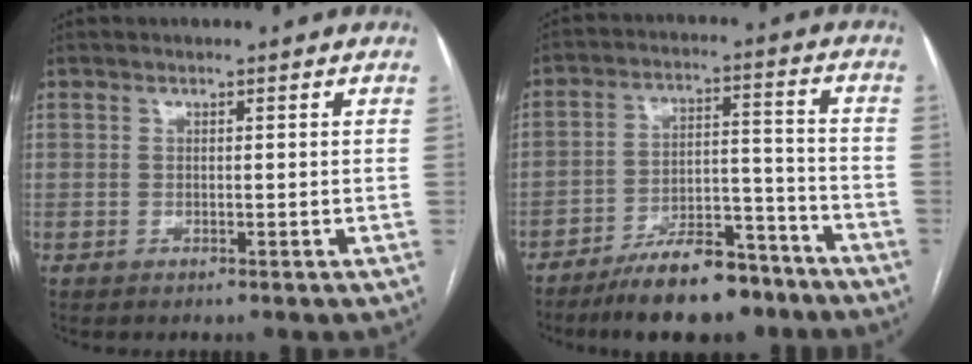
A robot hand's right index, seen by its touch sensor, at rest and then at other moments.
{"total": 13.0, "force": [-10.1, 4.3, 6.9], "torque": [-0.102, 0.025, -0.164]}